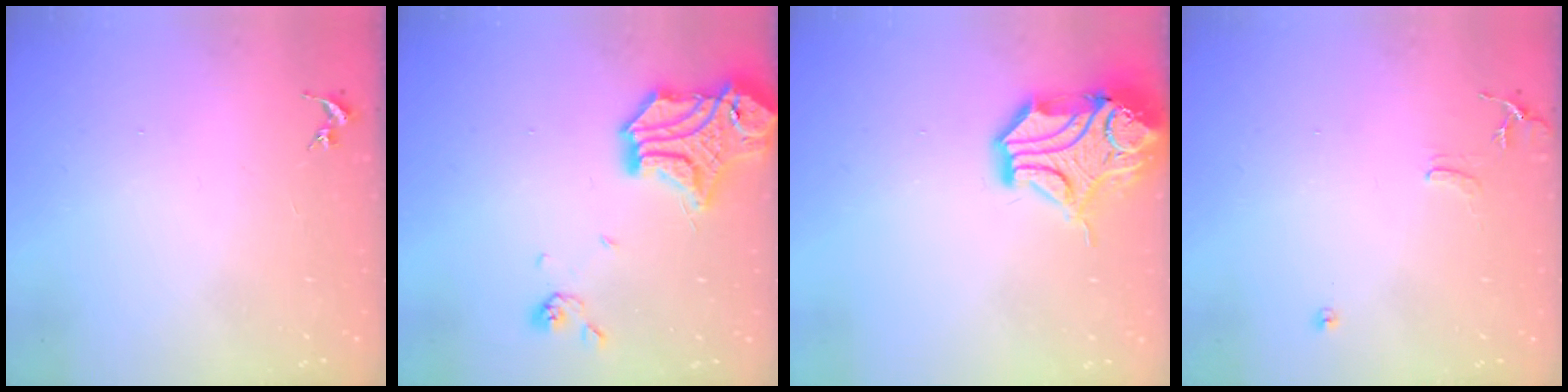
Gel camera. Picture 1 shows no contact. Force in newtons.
{"total": 18.4, "press": 18.3, "slide": 2.2}
{"total": 15.9, "press": 15.8, "slide": 2.3}
{"total": 7.2, "press": 7.2, "slide": 0.8}